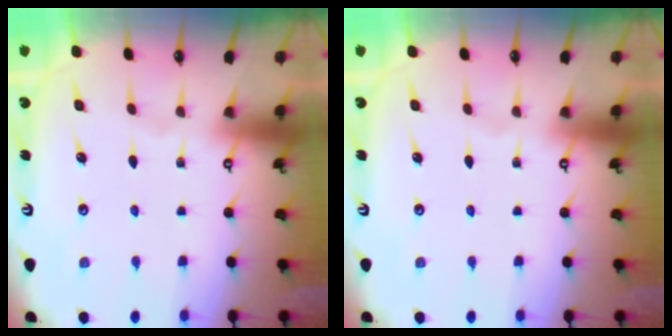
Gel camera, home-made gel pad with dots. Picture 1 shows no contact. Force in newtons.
{"total": 0.0}